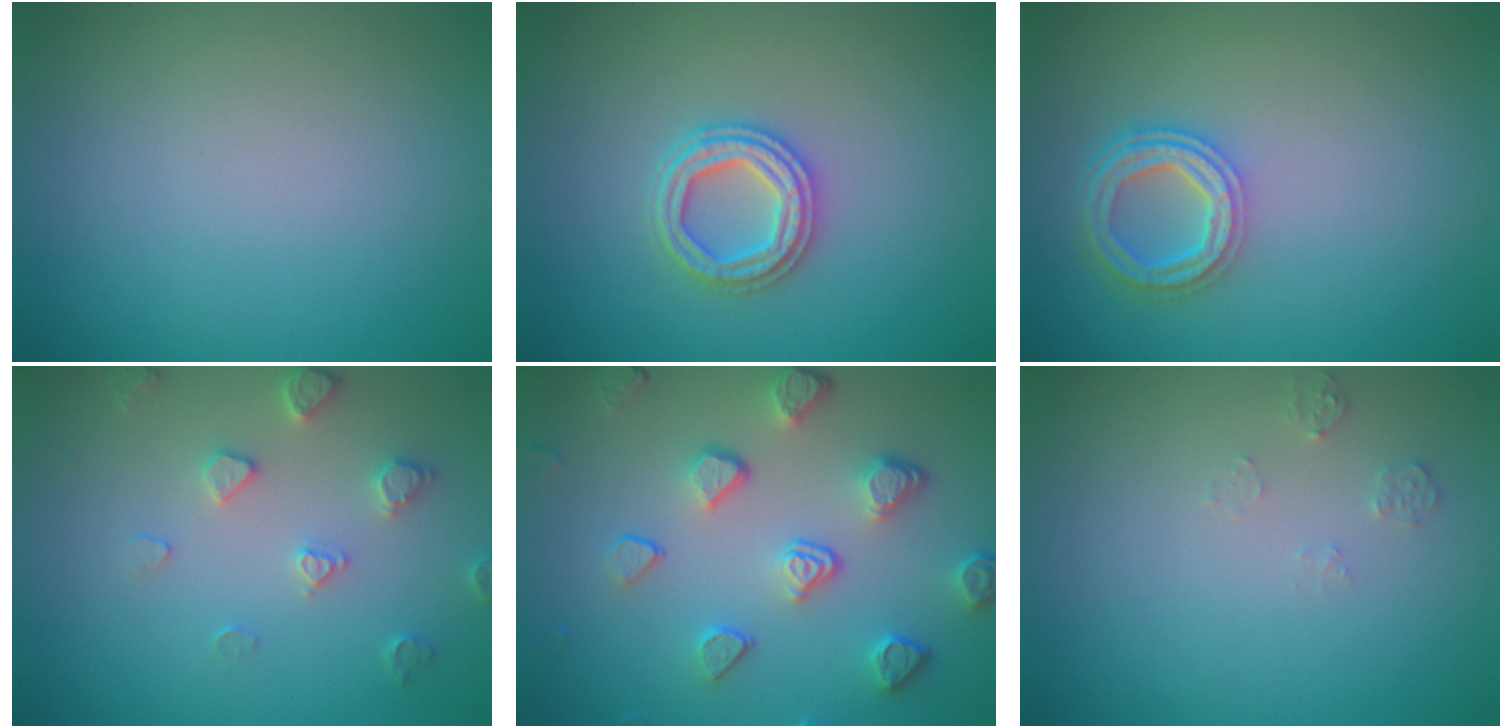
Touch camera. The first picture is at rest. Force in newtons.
{"total": 2.9, "press": 2.9, "slide": 0.6}
{"total": 3.9, "press": 3.1, "slide": 2.4}
{"total": 2.5, "press": 2.4, "slide": 0.5}
{"total": 4.9, "press": 3.7, "slide": 3.1}
{"total": 1.1, "press": 1.1, "slide": 0.1}